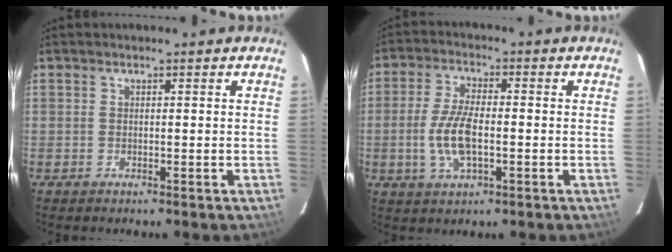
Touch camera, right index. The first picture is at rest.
{"total": 8.4, "force": [-1.7, 3.3, 7.5], "torque": [-0.158, -0.002, -0.032]}